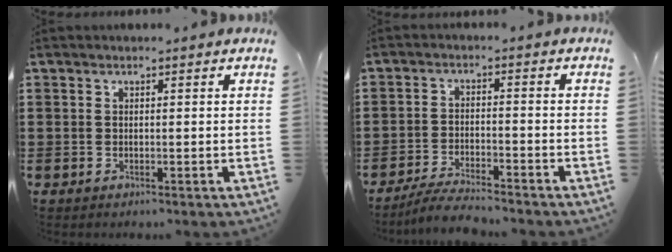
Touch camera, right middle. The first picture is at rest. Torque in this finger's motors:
{"motor_torque": [0.26, -0.22, 0.05, 0.04]}